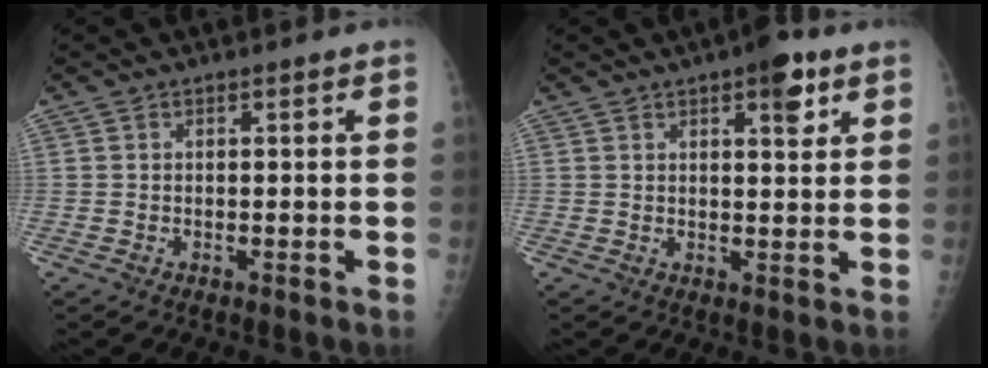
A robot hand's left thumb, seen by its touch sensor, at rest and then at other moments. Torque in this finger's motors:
{"motor_torque": [0.60, 0.46, 0.66, -0.24, 0.01]}